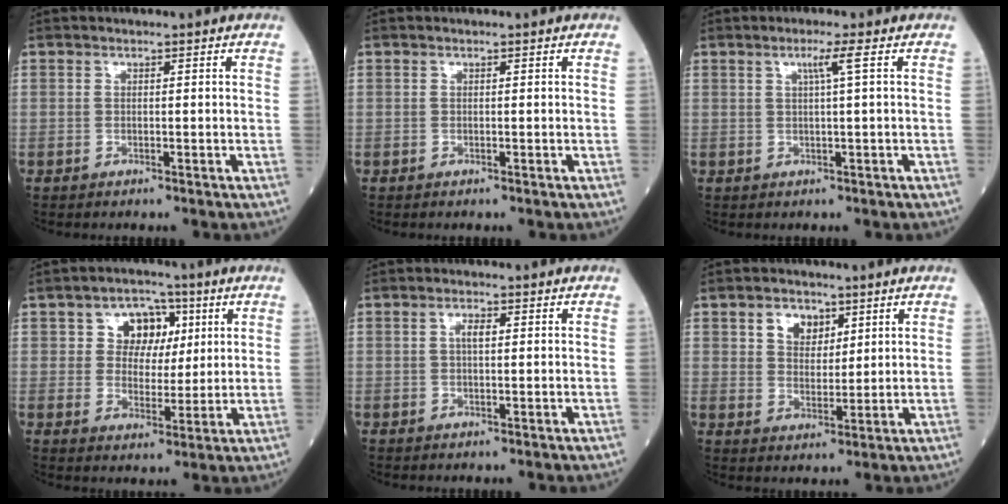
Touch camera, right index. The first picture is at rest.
{"total": 0.0}
{"total": 2.3, "force": [0.8, -0.7, 2.0], "torque": [-0.039, -0.001, 0.016]}
{"total": 7.1, "force": [2.6, 5.4, 3.8], "torque": [-0.050, 0.021, 0.044]}
{"total": 1.7, "force": [0.4, 0.5, 1.6], "torque": [-0.031, 0.003, 0.006]}
{"total": 4.9, "force": [2.5, 3.3, 2.6], "torque": [-0.044, 0.008, 0.047]}